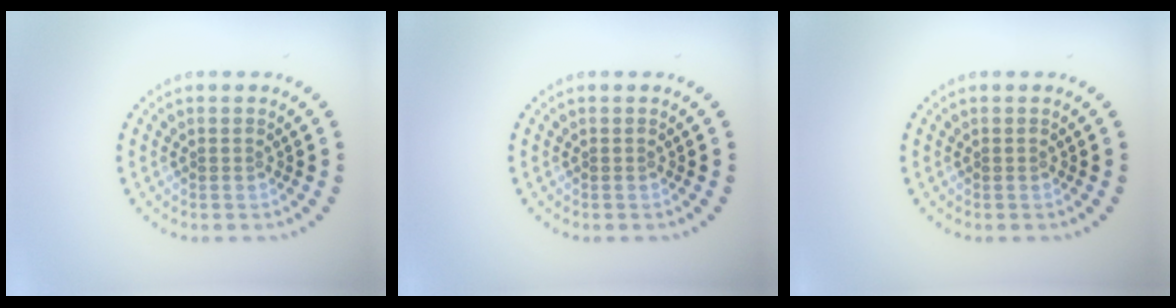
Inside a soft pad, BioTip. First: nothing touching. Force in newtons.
{"total": 0.0}
{"total": 0.0}